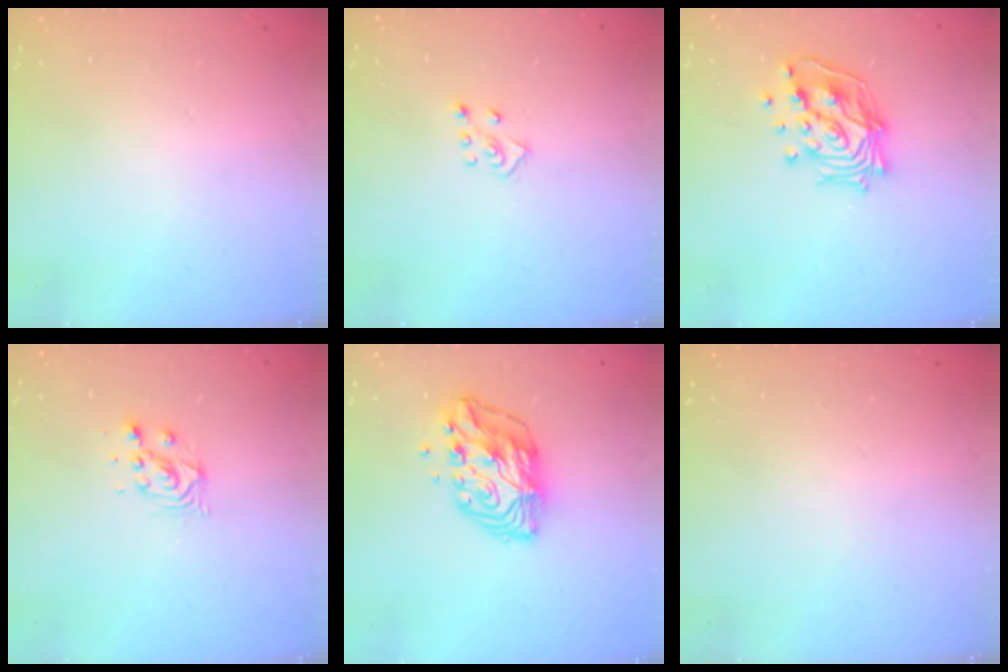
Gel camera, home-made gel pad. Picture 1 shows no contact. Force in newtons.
{"total": 5.0, "press": 4.9, "slide": 0.4}
{"total": 15.4, "press": 15.2, "slide": 1.9}
{"total": 4.4, "press": 4.4, "slide": 0.2}
{"total": 10.5, "press": 10.5, "slide": 1.1}
{"total": 0.0}